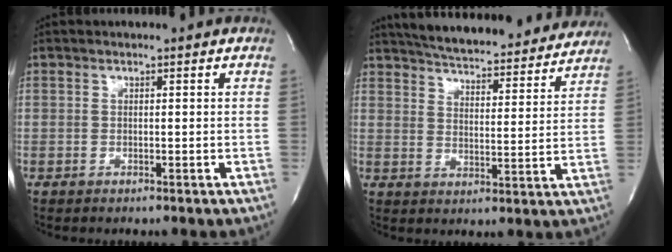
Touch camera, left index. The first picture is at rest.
{"total": 23.7, "force": [21.9, 4.5, 8.0], "torque": [-0.129, -0.022, 0.282]}